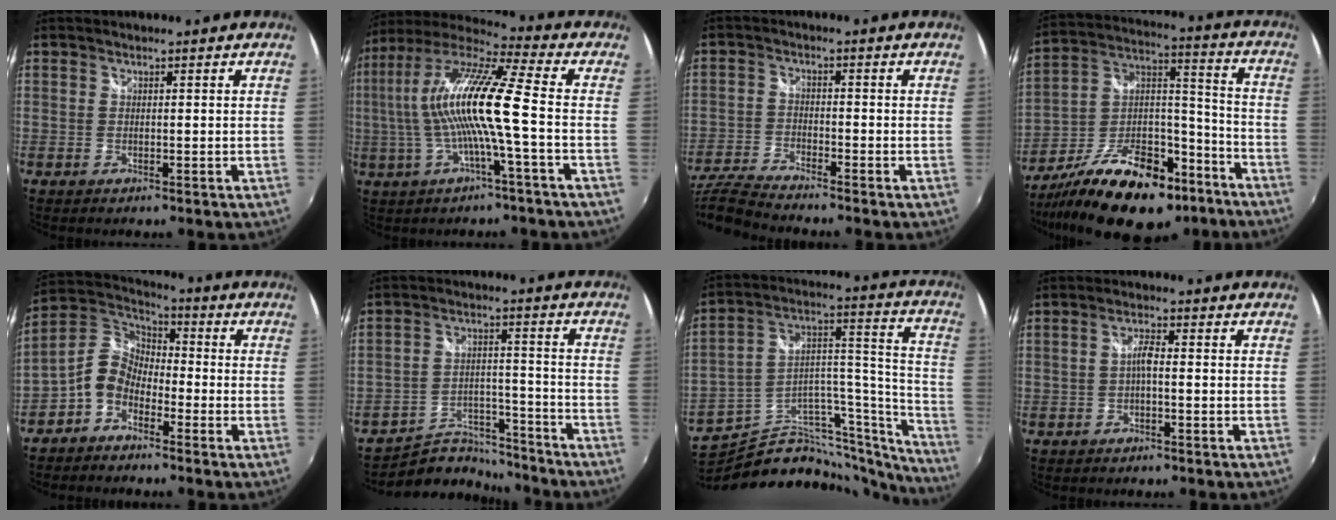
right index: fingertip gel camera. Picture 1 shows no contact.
{"total": 16.0, "force": [-1.4, 0.2, 16.0], "torque": [-0.289, 0.004, -0.031]}
{"total": 9.2, "force": [-8.4, 0.8, 3.8], "torque": [-0.099, -0.022, -0.167]}
{"total": 24.7, "force": [-16.0, 11.7, 14.8], "torque": [-0.270, 0.011, -0.248]}
{"total": 8.6, "force": [-4.5, 6.0, 4.3], "torque": [-0.095, 0.023, -0.100]}
{"total": 10.7, "force": [-9.9, 4.0, 0.8], "torque": [-0.022, 0.030, -0.153]}
{"total": 25.3, "force": [-19.4, 9.9, 12.8], "torque": [-0.161, 0.051, -0.297]}
{"total": 2.2, "force": [-0.7, 0.4, 2.1], "torque": [-0.043, 0.007, -0.014]}